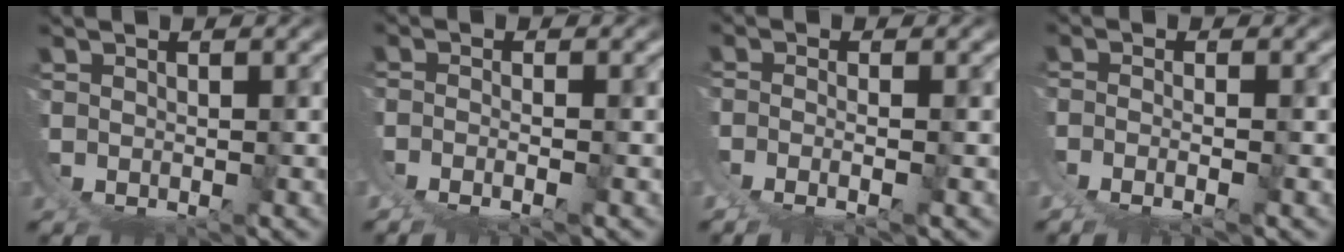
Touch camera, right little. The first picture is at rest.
{"total": 2.6, "force": [-0.7, 0.7, 2.4], "torque": [-0.053, -0.015, -0.003]}
{"total": 2.8, "force": [-0.3, 0.5, 2.7], "torque": [-0.065, -0.019, 0.007]}
{"total": 2.6, "force": [-0.6, 0.6, 2.5], "torque": [-0.058, -0.016, 0.001]}